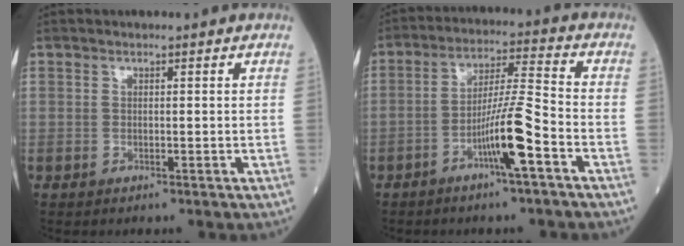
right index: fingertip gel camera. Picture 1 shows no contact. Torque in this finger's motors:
{"motor_torque": [1.54, -0.56, 0.75, 0.19]}